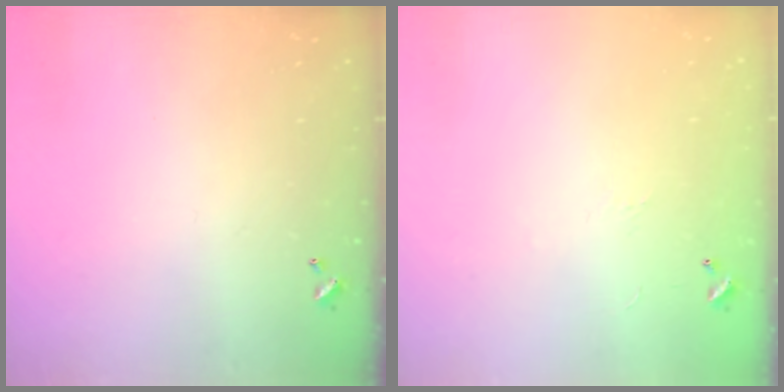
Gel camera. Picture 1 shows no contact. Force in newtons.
{"total": 7.1, "press": 7.1, "slide": 0.8}